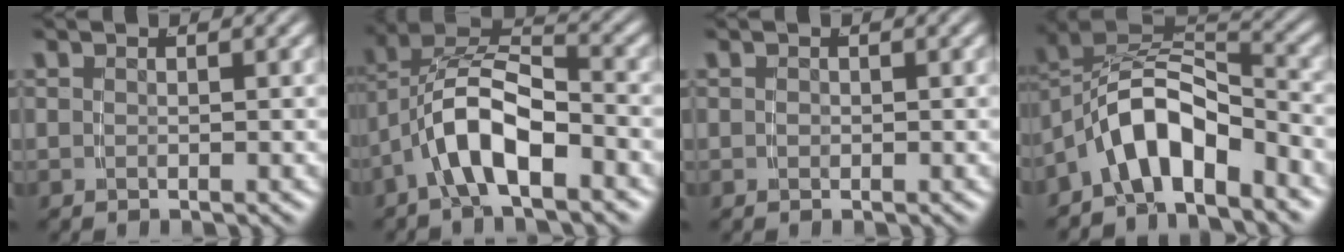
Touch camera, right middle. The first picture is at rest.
{"total": 7.7, "force": [-0.6, 5.2, 5.6], "torque": [-0.118, -0.013, -0.014]}
{"total": 0.0}
{"total": 9.8, "force": [-2.0, 7.2, 6.3], "torque": [-0.125, -0.010, -0.037]}